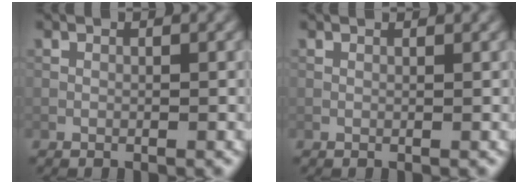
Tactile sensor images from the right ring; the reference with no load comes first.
{"total": 0.9, "force": [0.8, 0.1, 0.3], "torque": [-0.011, -0.004, 0.004]}